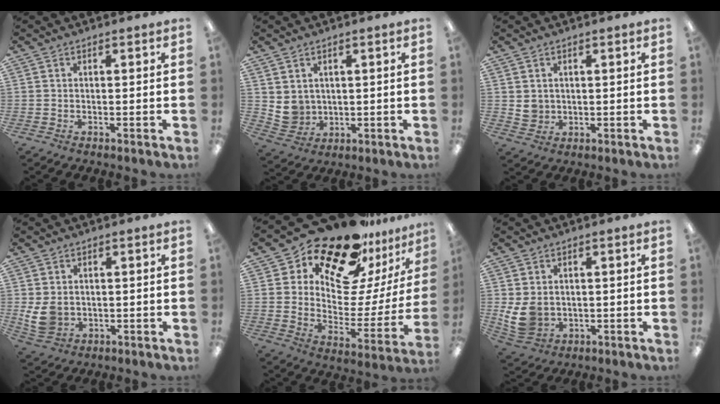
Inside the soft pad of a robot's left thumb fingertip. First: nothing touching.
{"total": 5.7, "force": [2.6, 4.9, 1.1], "torque": [-0.021, -0.010, 0.055]}
{"total": 3.5, "force": [1.3, 3.2, 0.5], "torque": [0.000, -0.001, 0.024]}
{"total": 6.7, "force": [0.3, 5.5, 3.7], "torque": [-0.079, 0.006, 0.011]}
{"total": 21.6, "force": [17.9, 8.4, 8.6], "torque": [-0.149, -0.132, 0.308]}
{"total": 7.8, "force": [0.6, 6.4, 4.3], "torque": [-0.098, 0.005, 0.017]}